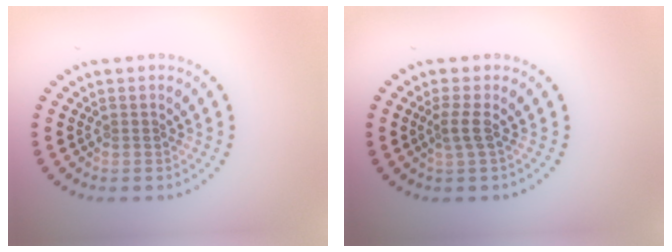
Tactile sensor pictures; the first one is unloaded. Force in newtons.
{"total": 1.8, "press": 1.3, "slide": 1.3}